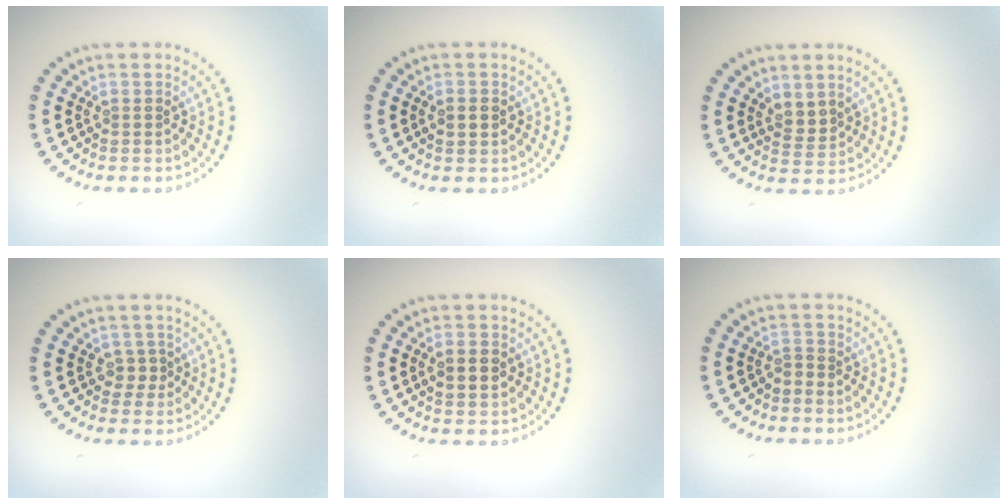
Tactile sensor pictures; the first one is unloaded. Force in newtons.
{"total": 2.1, "press": 2.1, "slide": 0.2}
{"total": 1.6, "press": 1.2, "slide": 1.0}
{"total": 1.4, "press": 1.1, "slide": 0.9}
{"total": 2.0, "press": 2.0, "slide": 0.2}
{"total": 0.6, "press": 0.3, "slide": 0.5}